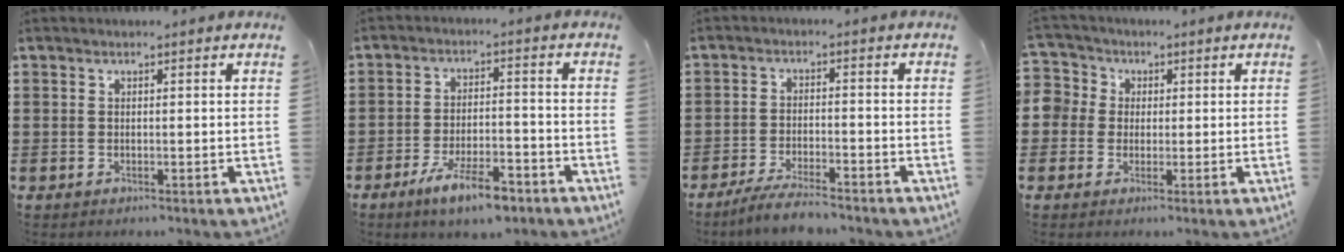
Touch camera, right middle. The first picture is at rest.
{"total": 7.8, "force": [-5.4, 1.9, 5.2], "torque": [-0.106, 0.000, -0.102]}
{"total": 4.5, "force": [-4.1, 0.2, 1.8], "torque": [-0.037, -0.002, -0.080]}
{"total": 3.9, "force": [-0.3, 3.9, -0.2], "torque": [-0.025, 0.008, -0.015]}